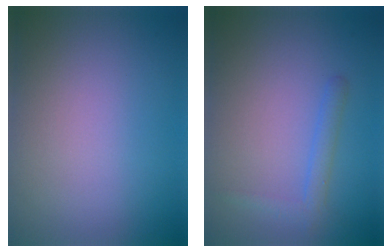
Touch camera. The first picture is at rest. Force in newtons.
{"total": 1.7, "press": 1.7, "slide": 0.1}